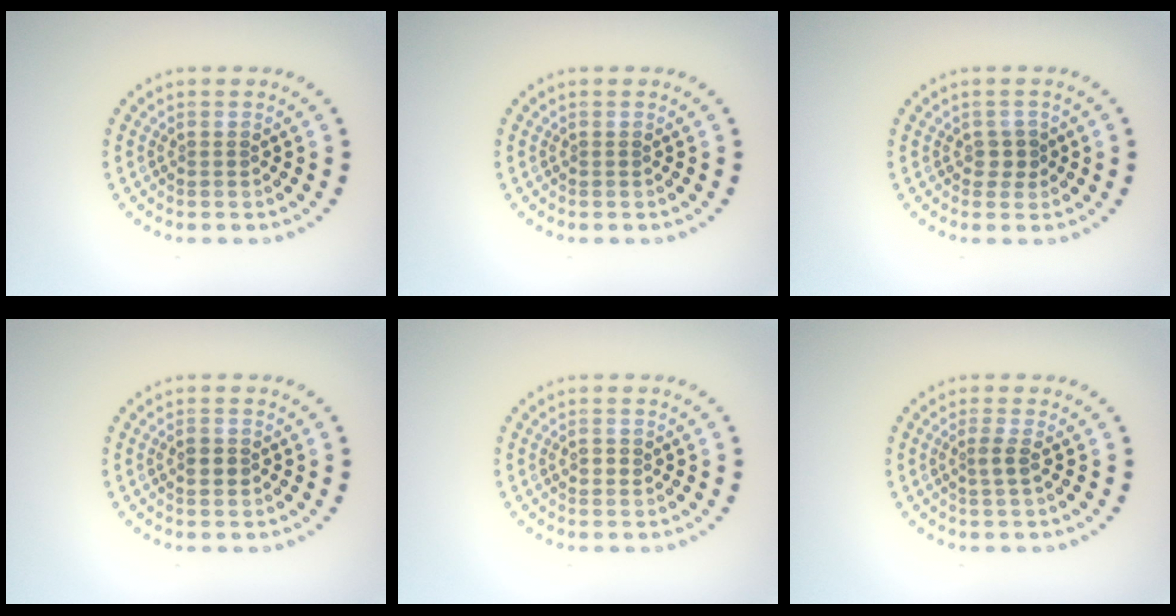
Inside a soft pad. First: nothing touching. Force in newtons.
{"total": 0.0}
{"total": 1.3, "press": 1.1, "slide": 0.6}
{"total": 1.3, "press": 1.3, "slide": 0.1}
{"total": 0.9, "press": 0.9, "slide": 0.1}
{"total": 1.2, "press": 1.0, "slide": 0.8}